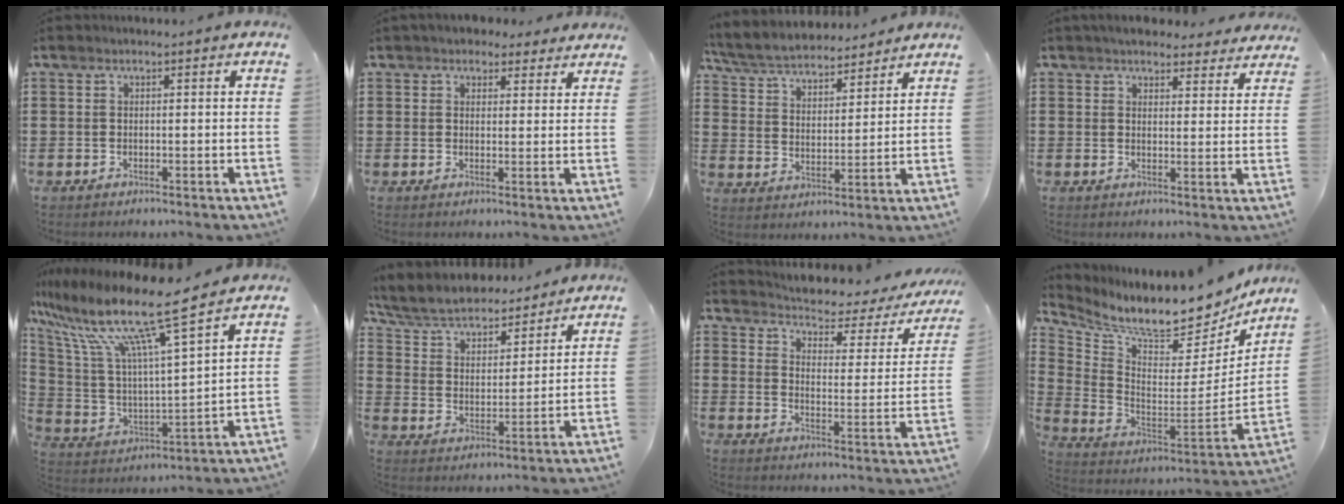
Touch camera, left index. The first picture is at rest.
{"total": 3.2, "force": [2.7, 1.5, 0.8], "torque": [-0.017, -0.002, 0.050]}
{"total": 5.4, "force": [5.2, 0.8, 1.2], "torque": [-0.049, -0.028, 0.090]}
{"total": 4.4, "force": [4.1, 1.5, 0.8], "torque": [-0.022, -0.012, 0.075]}
{"total": 13.3, "force": [9.8, 0.6, 9.0], "torque": [-0.210, -0.063, 0.157]}
{"total": 5.9, "force": [5.5, 1.2, 1.7], "torque": [-0.060, -0.033, 0.092]}
{"total": 2.5, "force": [2.3, 0.7, 0.8], "torque": [-0.035, -0.024, 0.027]}
{"total": 8.9, "force": [8.1, 0.7, 3.5], "torque": [-0.093, -0.082, 0.129]}